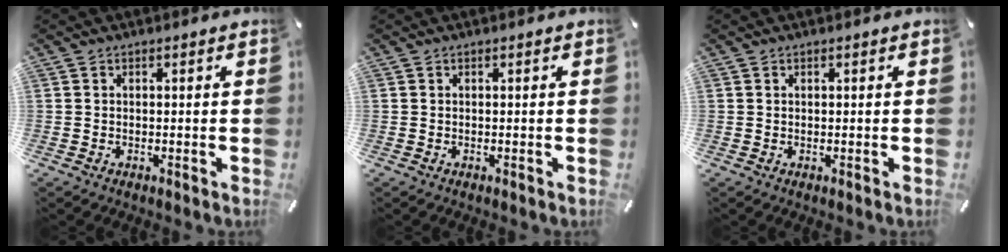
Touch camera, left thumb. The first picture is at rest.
{"total": 0.0}
{"total": 0.0}